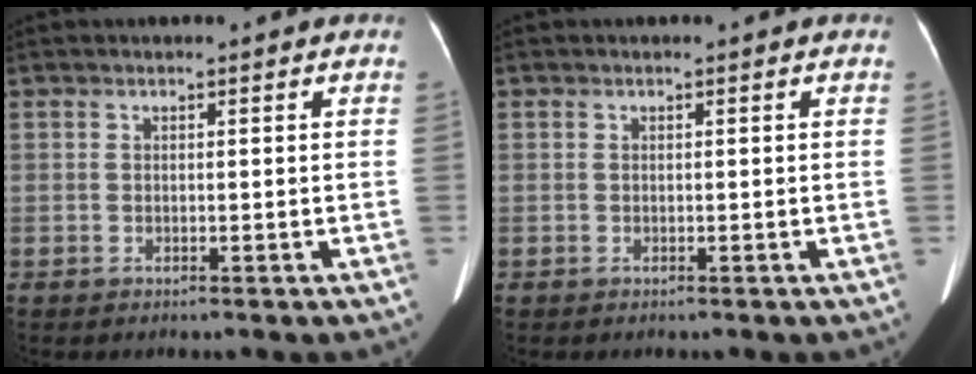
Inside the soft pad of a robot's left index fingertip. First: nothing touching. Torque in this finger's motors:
{"motor_torque": [0.09, 0.06, -0.01, -0.01]}